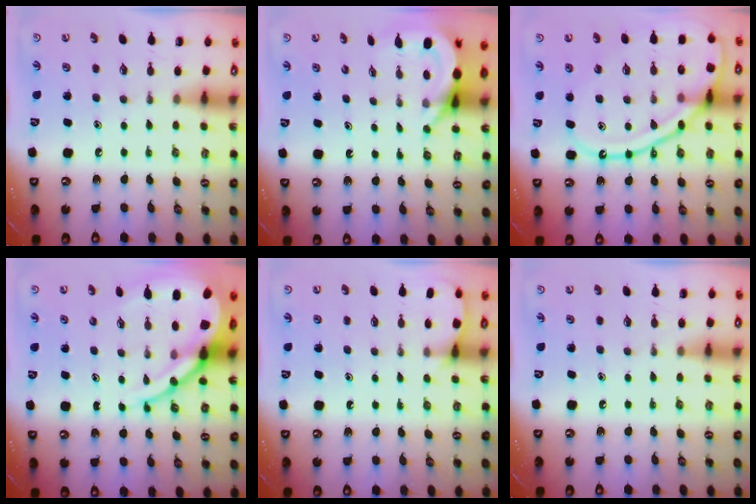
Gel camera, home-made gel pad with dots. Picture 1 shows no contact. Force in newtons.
{"total": 5.1, "press": 5.0, "slide": 0.5}
{"total": 14.8, "press": 14.8, "slide": 0.6}
{"total": 12.5, "press": 12.4, "slide": 1.4}
{"total": 4.5, "press": 4.5, "slide": 0.4}
{"total": 0.0}